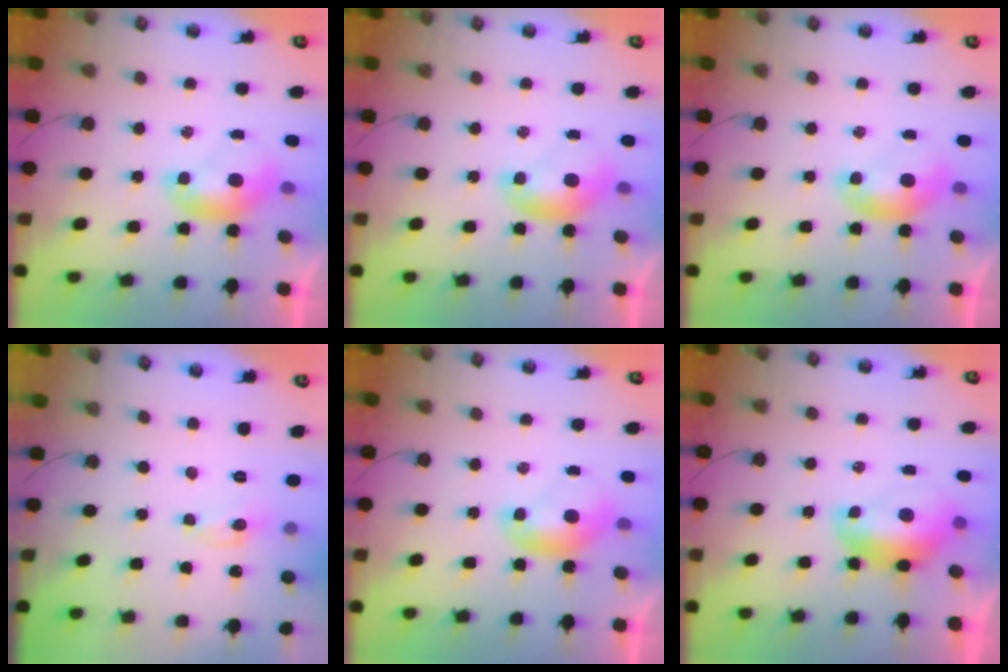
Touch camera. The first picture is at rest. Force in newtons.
{"total": 0.0}
{"total": 0.0}
{"total": 0.0}
{"total": 0.0}
{"total": 2.0, "press": 1.9, "slide": 0.7}